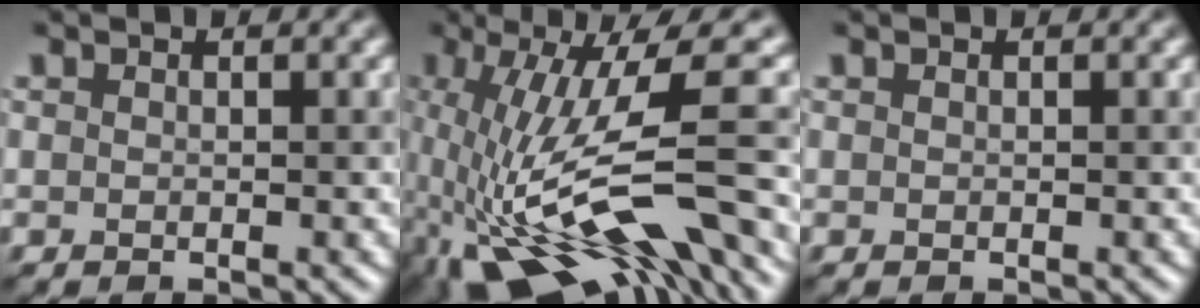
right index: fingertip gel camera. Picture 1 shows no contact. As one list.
[{"total": 14.8, "force": [-4.6, 4.5, 13.4], "torque": [-0.243, 0.019, -0.069]}, {"total": 0.0}]